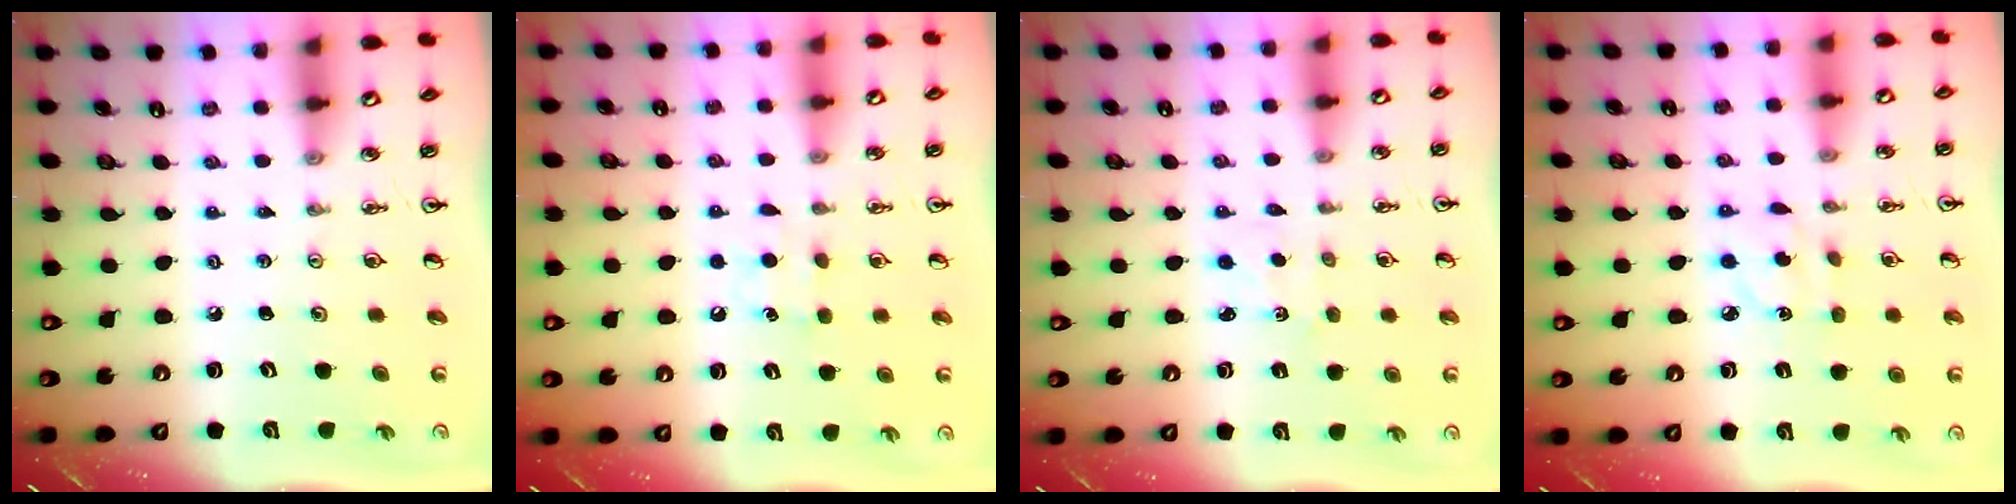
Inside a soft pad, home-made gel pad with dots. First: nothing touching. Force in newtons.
{"total": 7.2, "press": 7.2, "slide": 0.9}
{"total": 1.4, "press": 1.4, "slide": 0.2}
{"total": 3.8, "press": 3.7, "slide": 0.8}